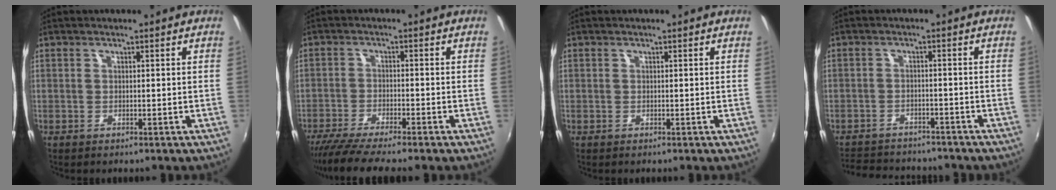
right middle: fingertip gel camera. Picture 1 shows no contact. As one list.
[{"total": 8.2, "force": [-7.2, -0.1, 4.1], "torque": [-0.097, -0.028, -0.124]}, {"total": 0.0}, {"total": 13.0, "force": [-11.3, 4.7, 4.6], "torque": [-0.110, -0.005, -0.161]}]